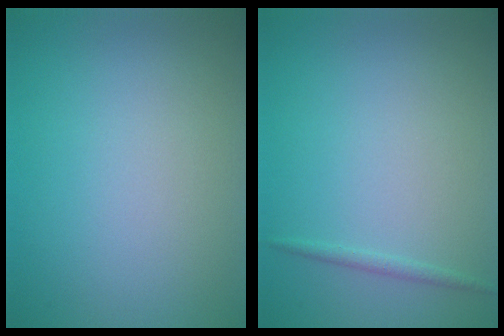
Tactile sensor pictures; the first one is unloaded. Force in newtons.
{"total": 0.7, "press": 0.7, "slide": 0.0}